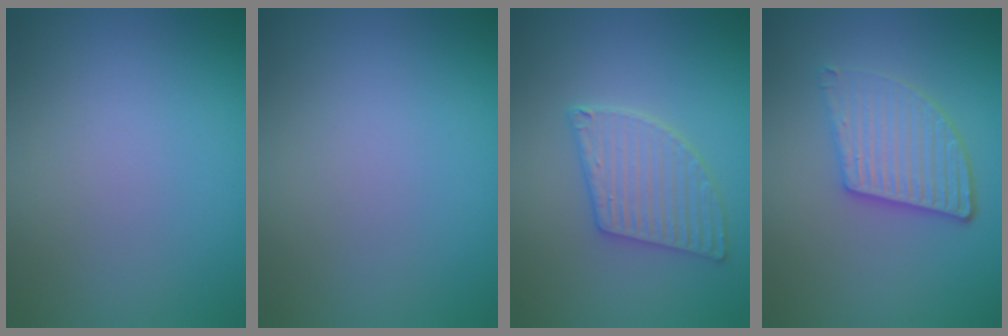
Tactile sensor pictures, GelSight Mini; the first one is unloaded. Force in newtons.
{"total": 0.0}
{"total": 3.8, "press": 3.6, "slide": 1.2}
{"total": 4.3, "press": 3.5, "slide": 2.6}